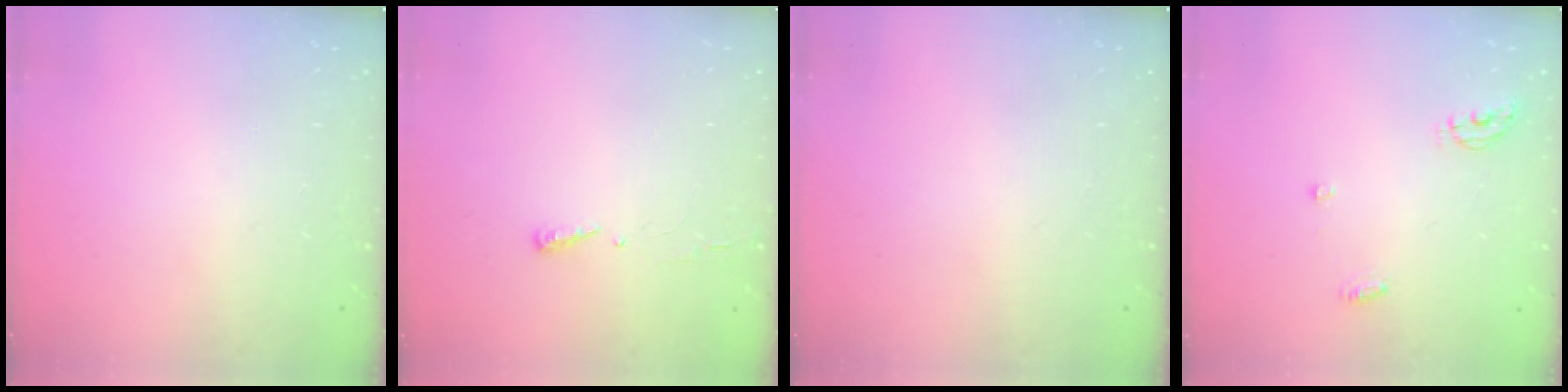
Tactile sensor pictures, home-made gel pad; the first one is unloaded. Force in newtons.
{"total": 2.9, "press": 2.9, "slide": 0.4}
{"total": 0.0}
{"total": 4.9, "press": 4.8, "slide": 0.4}